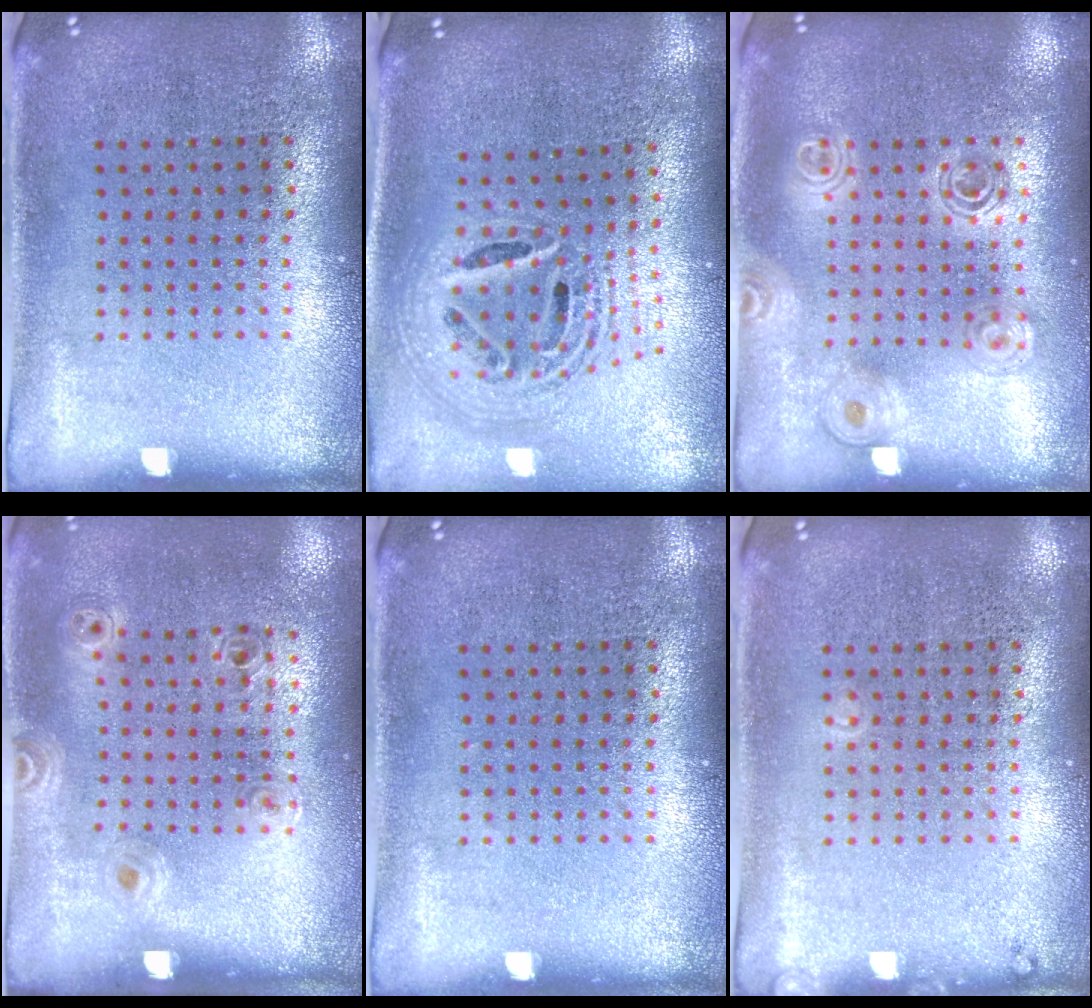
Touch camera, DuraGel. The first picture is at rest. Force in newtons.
{"total": 2.3, "press": 1.8, "slide": 1.5}
{"total": 1.6, "press": 1.4, "slide": 0.7}
{"total": 1.1, "press": 1.0, "slide": 0.5}
{"total": 0.0}
{"total": 0.6, "press": 0.6, "slide": 0.2}